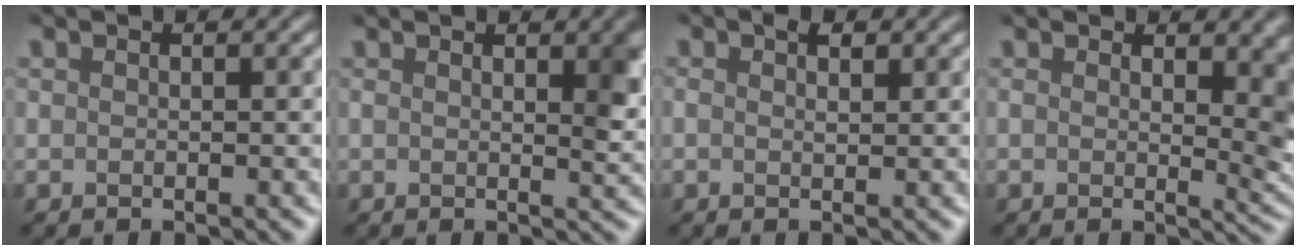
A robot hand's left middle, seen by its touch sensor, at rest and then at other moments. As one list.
[{"total": 3.3, "force": [1.0, 0.5, 3.1], "torque": [-0.025, 0.015, 0.016]}, {"total": 0.9, "force": [0.2, -0.8, -0.3], "torque": [-0.007, 0.002, 0.014]}, {"total": 8.0, "force": [1.6, 2.9, 7.3], "torque": [-0.056, 0.019, 0.022]}]